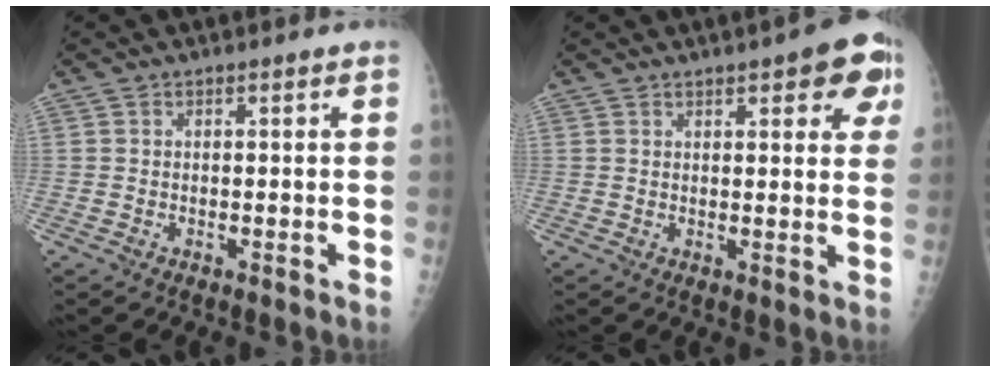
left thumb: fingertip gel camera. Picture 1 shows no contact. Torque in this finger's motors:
{"motor_torque": [0.03, 0.42, -0.02, -0.12, 0.07]}